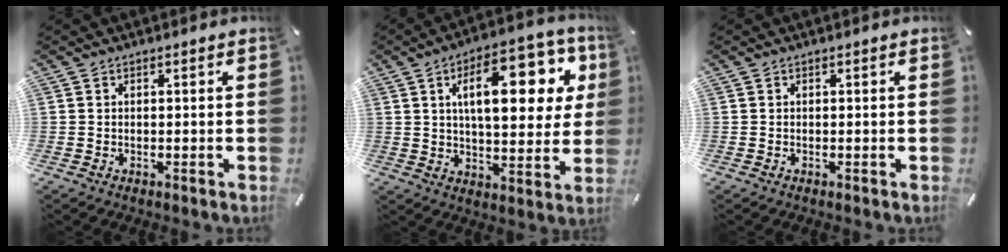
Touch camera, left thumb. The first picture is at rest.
{"total": 20.9, "force": [7.1, 9.2, 17.4], "torque": [-0.251, -0.011, 0.105]}
{"total": 0.0}